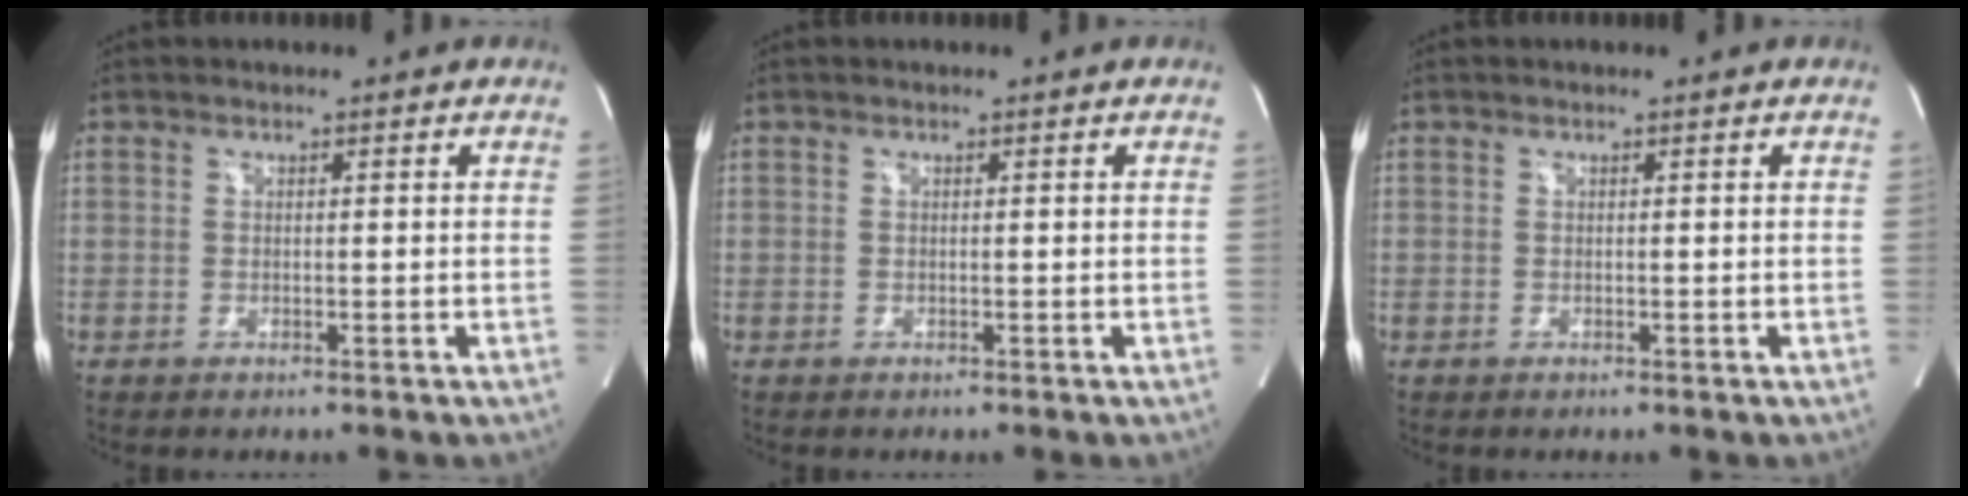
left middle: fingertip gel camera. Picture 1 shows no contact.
{"total": 0.0}
{"total": 0.0}